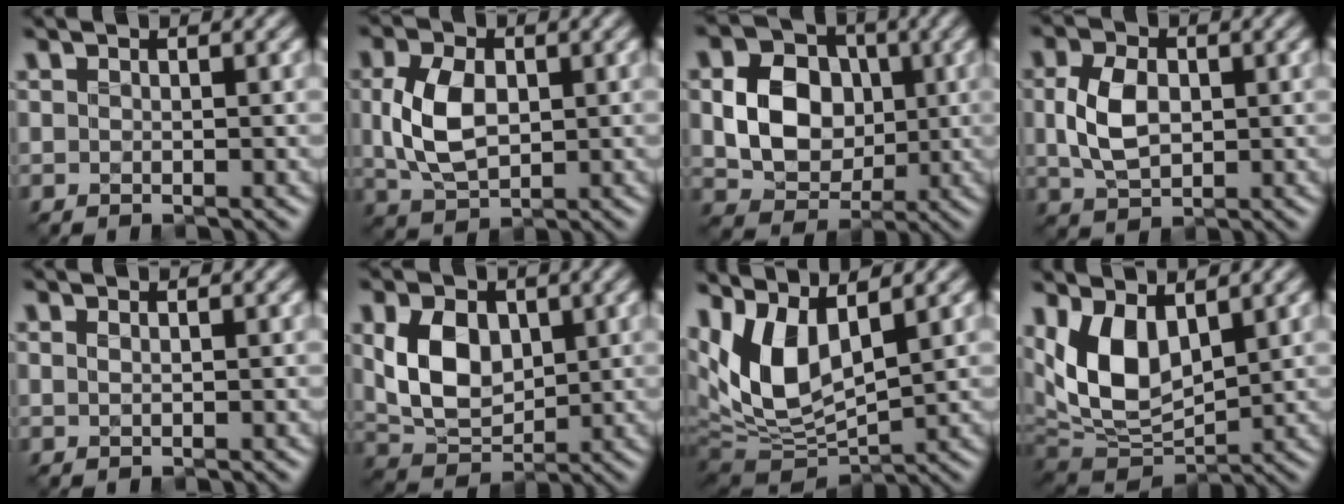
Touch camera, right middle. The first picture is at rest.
{"total": 5.5, "force": [-0.2, 3.4, 4.2], "torque": [-0.092, -0.001, -0.002]}
{"total": 6.9, "force": [-0.2, 5.5, 4.3], "torque": [-0.066, 0.005, -0.011]}
{"total": 4.6, "force": [-0.3, 3.1, 3.5], "torque": [-0.079, -0.001, -0.007]}
{"total": 0.0}
{"total": 6.1, "force": [0.5, 4.2, 4.4], "torque": [-0.085, -0.004, 0.011]}
{"total": 10.0, "force": [2.7, 5.1, 8.2], "torque": [-0.178, -0.004, 0.047]}
{"total": 8.0, "force": [1.7, 4.5, 6.3], "torque": [-0.131, -0.014, 0.026]}